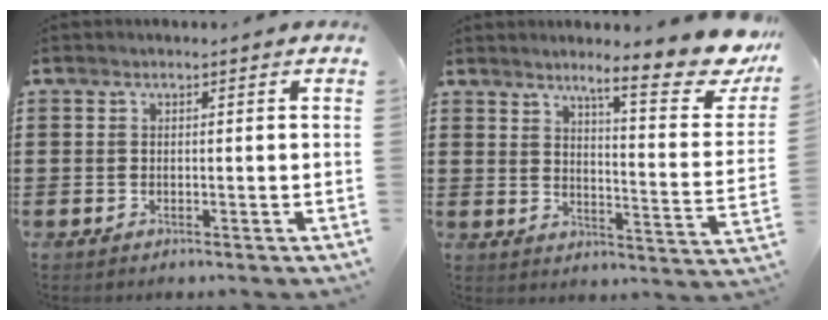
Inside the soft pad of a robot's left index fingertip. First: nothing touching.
{"total": 10.7, "force": [8.0, 0.7, 7.1], "torque": [-0.112, -0.056, 0.122]}